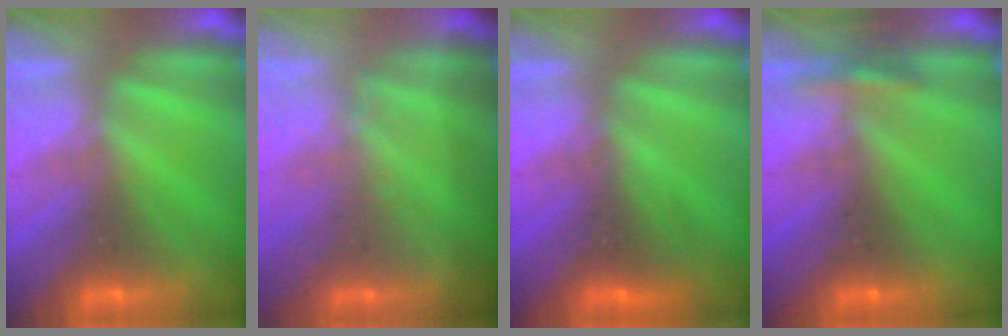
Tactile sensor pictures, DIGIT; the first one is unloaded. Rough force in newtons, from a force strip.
{"total": 1.5}
{"total": 2.5}
{"total": 3.0}